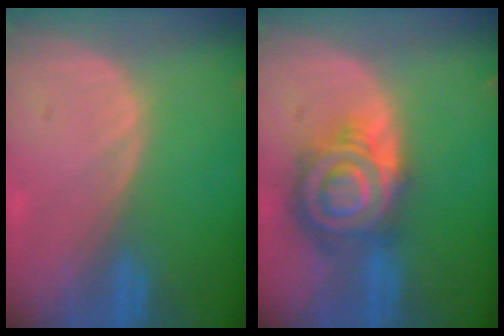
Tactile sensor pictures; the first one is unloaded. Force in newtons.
{"total": 9.3, "press": 9.2, "slide": 0.6}